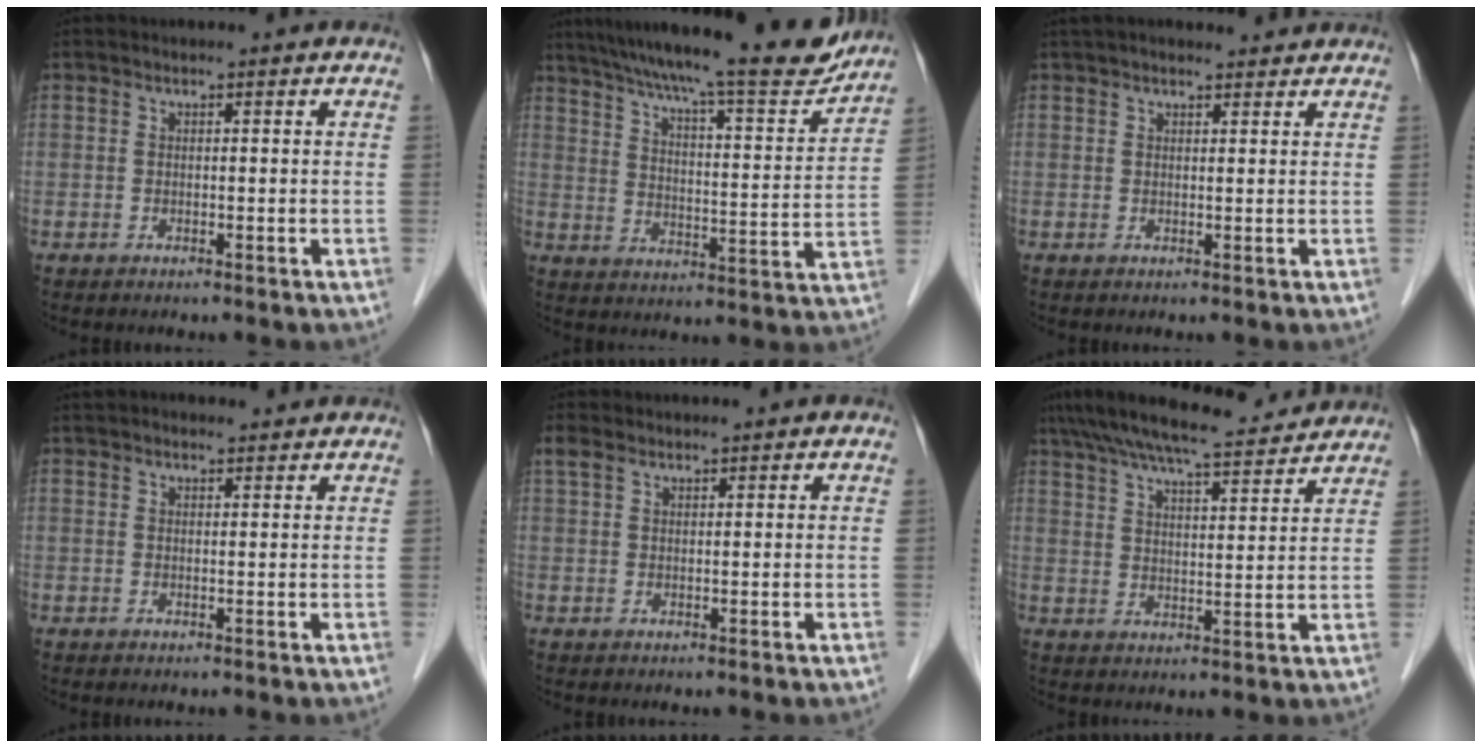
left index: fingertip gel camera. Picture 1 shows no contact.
{"total": 22.4, "force": [19.6, 2.0, 10.5], "torque": [-0.175, -0.019, 0.272]}
{"total": 8.4, "force": [7.5, 1.8, 3.3], "torque": [-0.047, 0.035, 0.102]}
{"total": 4.7, "force": [4.3, 1.1, 1.5], "torque": [-0.016, 0.032, 0.057]}
{"total": 1.9, "force": [1.6, 0.6, 0.7], "torque": [-0.022, 0.023, 0.036]}
{"total": 15.4, "force": [14.0, 1.8, 6.2], "torque": [-0.114, 0.030, 0.211]}